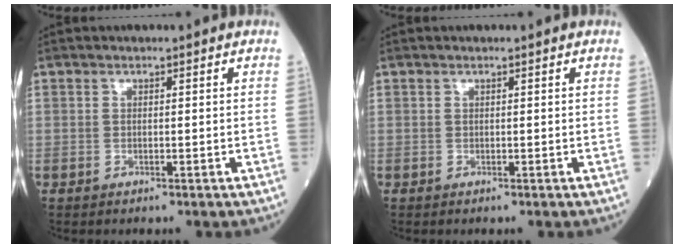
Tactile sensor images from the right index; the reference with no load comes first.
{"total": 0.0}